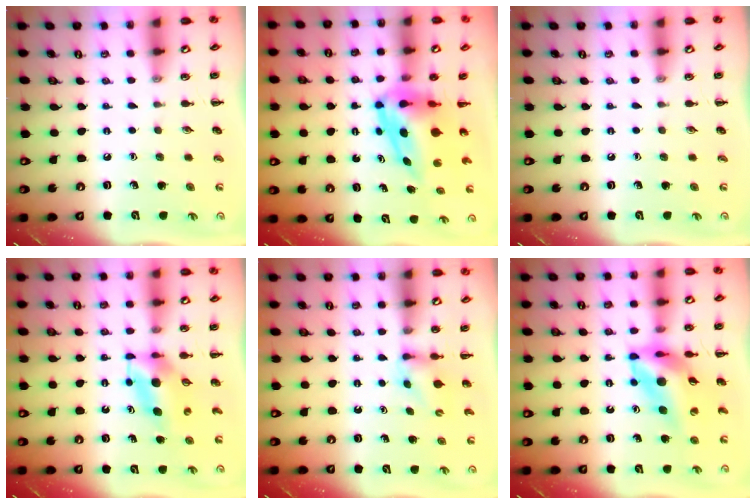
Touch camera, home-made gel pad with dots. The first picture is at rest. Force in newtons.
{"total": 8.2, "press": 7.9, "slide": 2.1}
{"total": 0.0}
{"total": 6.2, "press": 6.1, "slide": 0.8}
{"total": 2.8, "press": 2.5, "slide": 1.3}
{"total": 13.2, "press": 12.5, "slide": 4.3}